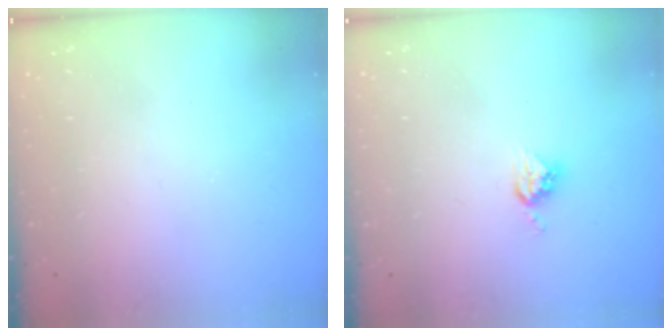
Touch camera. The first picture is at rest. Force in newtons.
{"total": 5.2, "press": 5.2, "slide": 0.1}